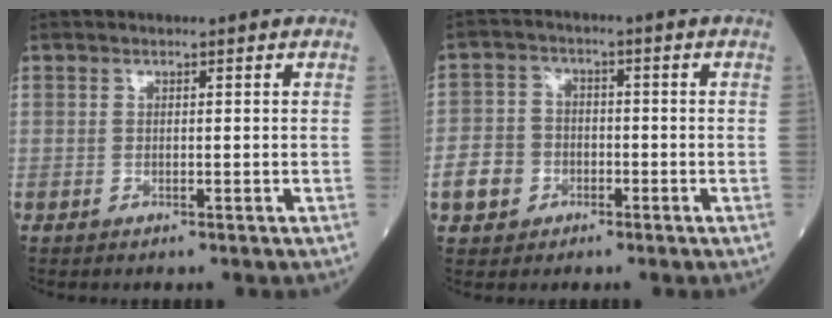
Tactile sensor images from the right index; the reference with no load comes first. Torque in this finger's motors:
{"motor_torque": [0.98, -0.52, 0.46, 0.03]}